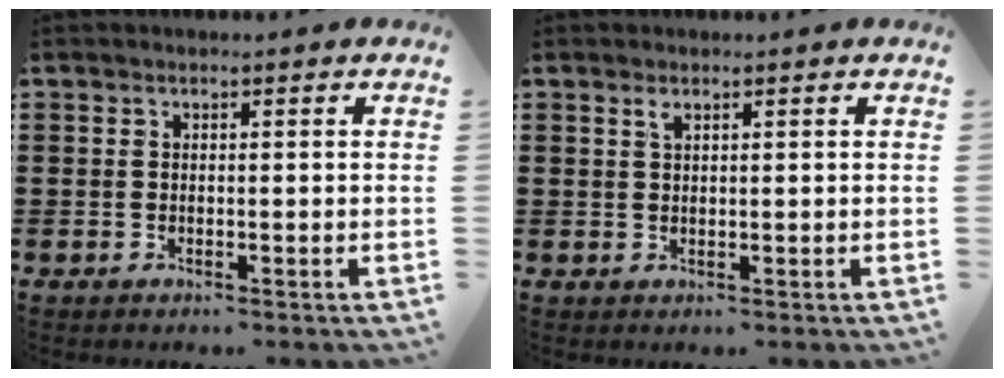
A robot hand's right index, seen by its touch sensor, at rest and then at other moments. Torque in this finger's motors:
{"motor_torque": [0.21, -0.13, 0.07, 0.03]}